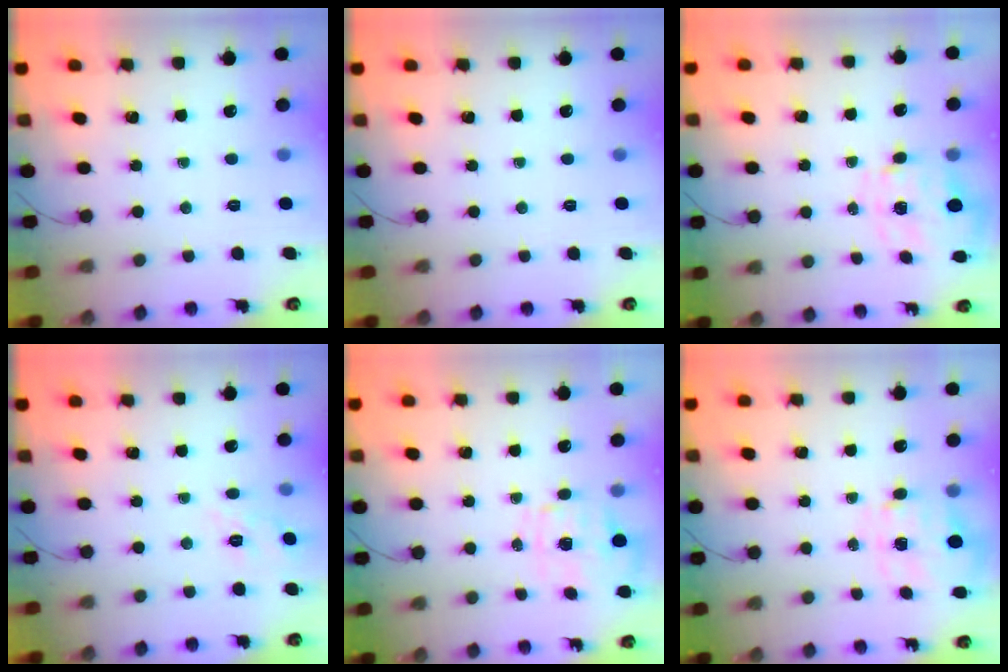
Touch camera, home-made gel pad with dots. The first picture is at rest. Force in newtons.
{"total": 0.0}
{"total": 2.8, "press": 2.6, "slide": 1.0}
{"total": 5.5, "press": 5.2, "slide": 1.6}
{"total": 1.5, "press": 1.5, "slide": 0.5}
{"total": 3.4, "press": 3.3, "slide": 1.0}